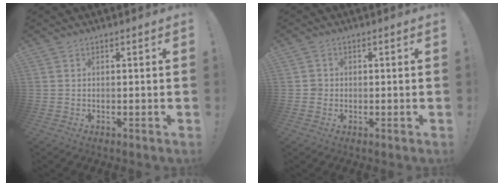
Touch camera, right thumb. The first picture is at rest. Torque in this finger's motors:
{"motor_torque": [0.04, 0.02, 0.16, -0.16, -0.02]}